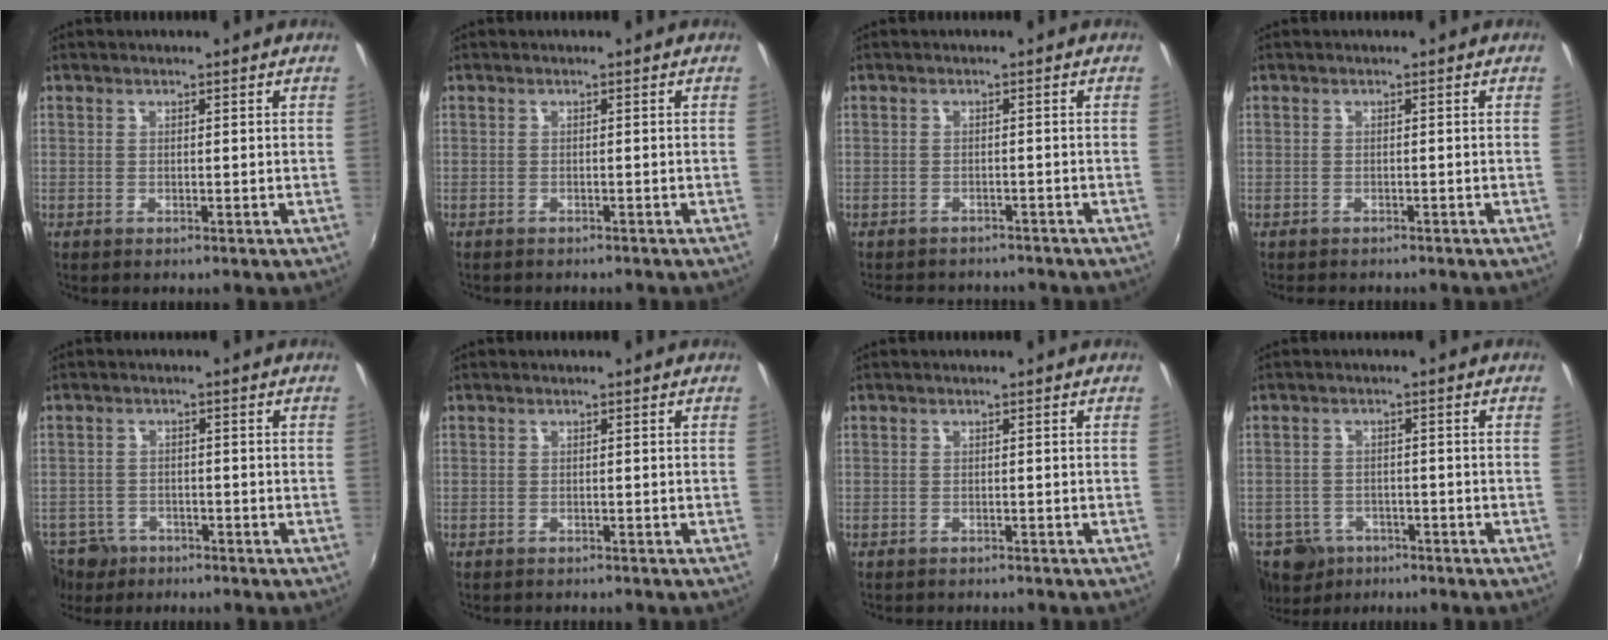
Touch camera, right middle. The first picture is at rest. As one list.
[{"total": 1.6, "force": [-1.5, 0.5, 0.3], "torque": [-0.012, -0.007, -0.021]}, {"total": 6.5, "force": [-5.7, 2.6, 1.7], "torque": [-0.044, -0.008, -0.083]}, {"total": 2.0, "force": [-1.8, 0.8, 0.4], "torque": [-0.015, -0.008, -0.029]}, {"total": 8.3, "force": [-5.6, 5.5, 2.7], "torque": [-0.086, -0.002, -0.093]}, {"total": 1.6, "force": [-1.5, 0.6, 0.2], "torque": [-0.011, -0.005, -0.024]}, {"total": 1.9, "force": [-1.8, 0.6, 0.3], "torque": [-0.014, -0.007, -0.029]}, {"total": 10.1, "force": [-6.6, 6.7, 3.6], "torque": [-0.105, -0.012, -0.105]}]